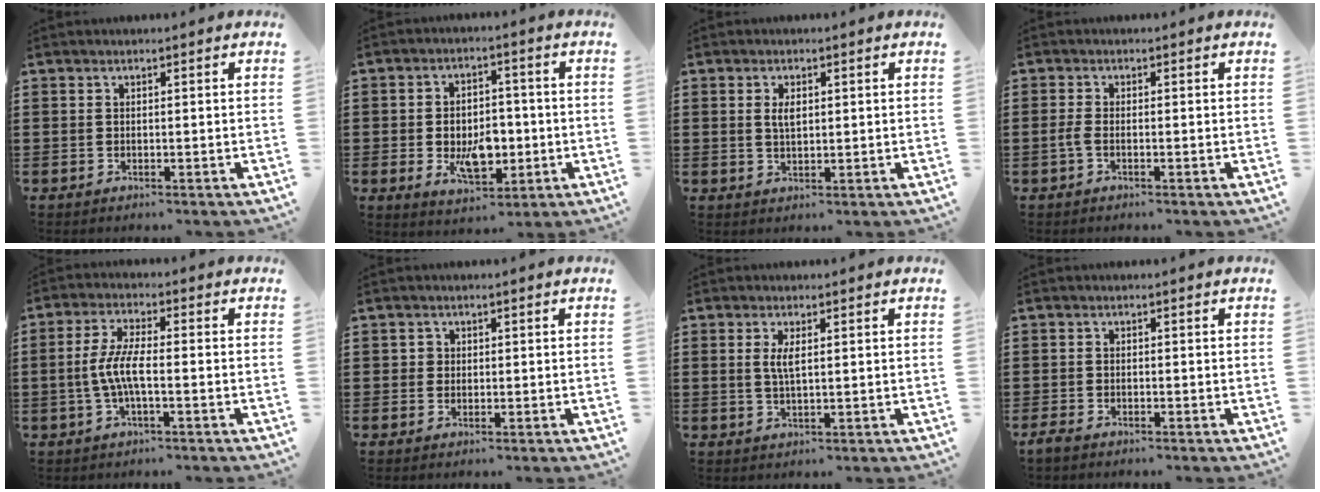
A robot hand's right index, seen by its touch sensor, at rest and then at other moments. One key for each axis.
{"total": 7.1, "fx": -1.3, "fy": 4.5, "fz": 5.4, "tx": -0.086, "ty": -0.002, "tz": -0.028}
{"total": 2.5, "fx": 0.7, "fy": 1.2, "fz": 2.1, "tx": -0.044, "ty": 0.007, "tz": 0.012}
{"total": 1.5, "fx": -0.6, "fy": 0.5, "fz": 1.3, "tx": -0.031, "ty": -0.003, "tz": -0.014}
{"total": 5.4, "fx": -1.1, "fy": 1.3, "fz": 5.1, "tx": -0.125, "ty": -0.007, "tz": -0.033}
{"total": 1.1, "fx": 0.2, "fy": 1.0, "fz": 0.2, "tx": -0.008, "ty": 0.004, "tz": 0.003}
{"total": 2.6, "fx": 0.8, "fy": 0.7, "fz": 2.4, "tx": -0.049, "ty": 0.005, "tz": 0.011}
{"total": 1.2, "fx": -1.1, "fy": 0.2, "fz": 0.2, "tx": -0.008, "ty": 0.000, "tz": -0.022}